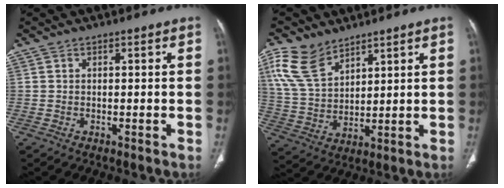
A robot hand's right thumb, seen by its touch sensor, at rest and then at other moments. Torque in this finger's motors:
{"motor_torque": [0.54, 0.62, 0.41, 0.47, 0.30]}